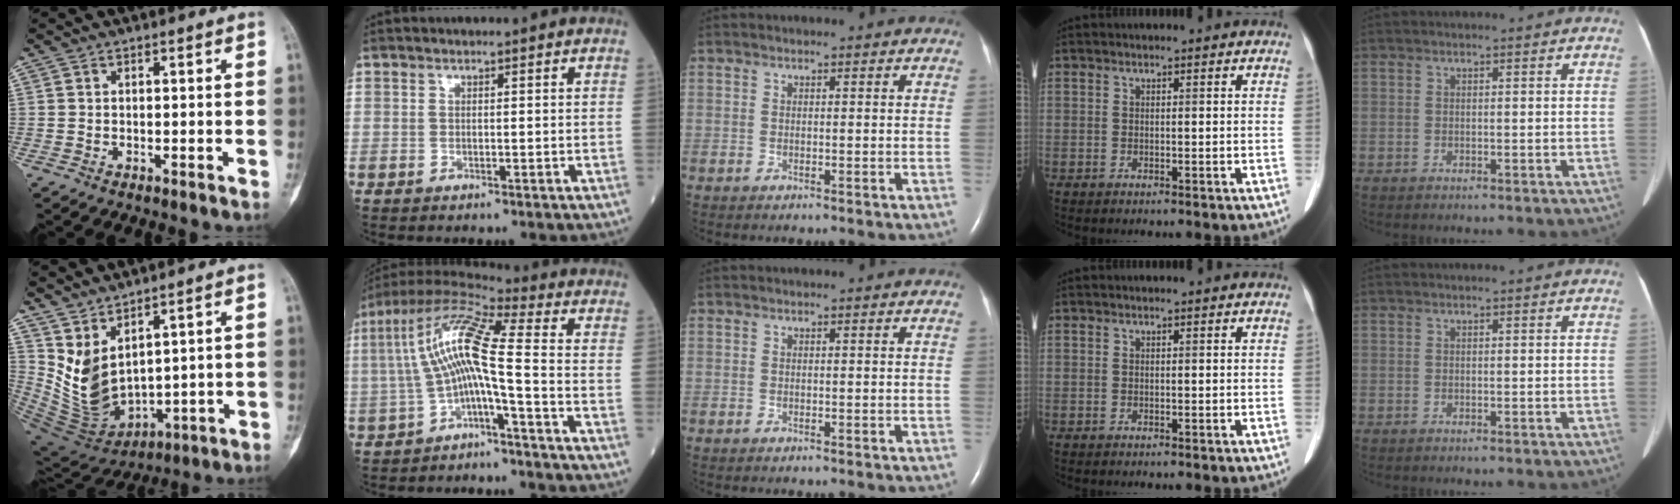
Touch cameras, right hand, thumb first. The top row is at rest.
{"thumb": {"total": 10.7, "force": [4.7, 5.3, 8.1], "torque": [-0.131, -0.046, 0.123]}, "index": {"total": 11.1, "force": [-1.5, 0.6, 11.0], "torque": [-0.223, 0.037, -0.035]}}